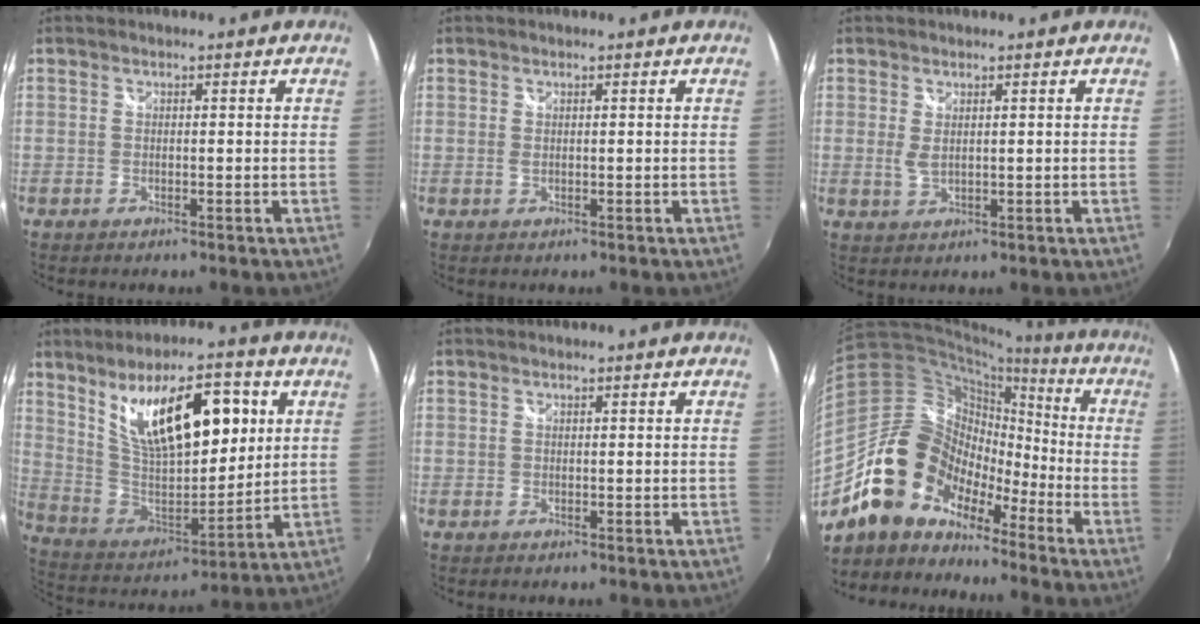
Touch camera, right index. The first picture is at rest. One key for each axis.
{"total": 0.8, "fx": 0.2, "fy": 0.4, "fz": 0.7, "tx": -0.014, "ty": 0.000, "tz": 0.003}
{"total": 2.1, "fx": 0.5, "fy": 1.0, "fz": 1.8, "tx": -0.035, "ty": -0.003, "tz": 0.011}
{"total": 20.3, "fx": 7.8, "fy": 8.5, "fz": 16.7, "tx": -0.271, "ty": -0.001, "tz": 0.151}
{"total": 0.0}
{"total": 14.4, "fx": -10.6, "fy": 8.4, "fz": 4.9, "tx": -0.093, "ty": 0.033, "tz": -0.209}